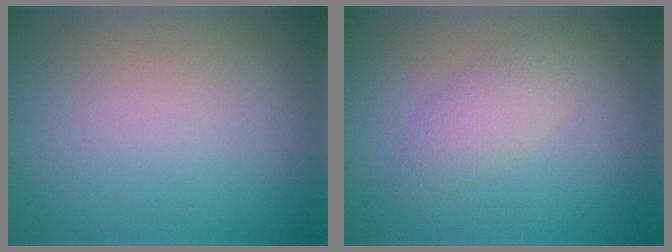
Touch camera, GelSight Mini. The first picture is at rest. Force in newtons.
{"total": 2.2, "press": 2.2, "slide": 0.0}